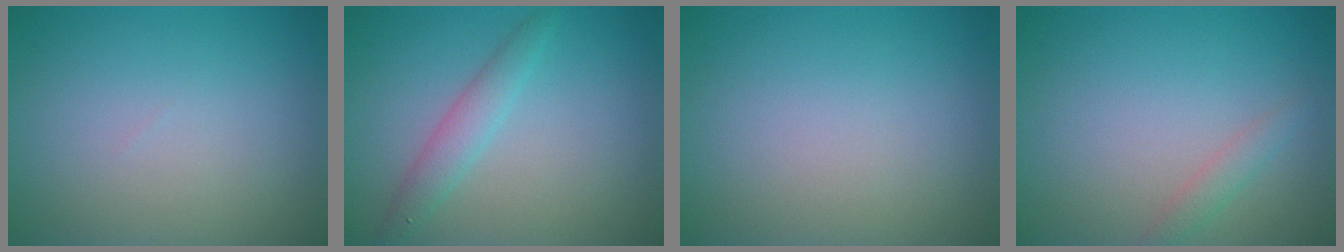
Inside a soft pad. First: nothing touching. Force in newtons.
{"total": 2.2, "press": 2.2, "slide": 0.1}
{"total": 0.0}
{"total": 1.3, "press": 1.3, "slide": 0.1}